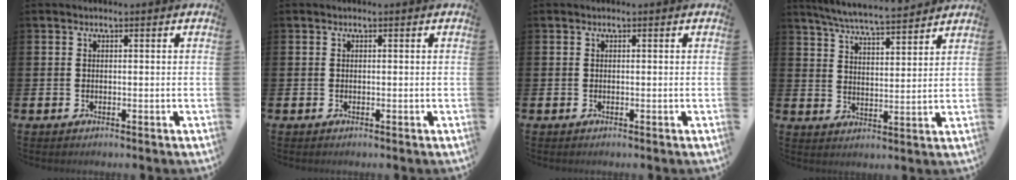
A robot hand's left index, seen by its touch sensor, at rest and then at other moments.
{"total": 0.0}
{"total": 0.0}
{"total": 6.2, "force": [6.0, 0.1, 1.7], "torque": [-0.059, -0.036, 0.106]}